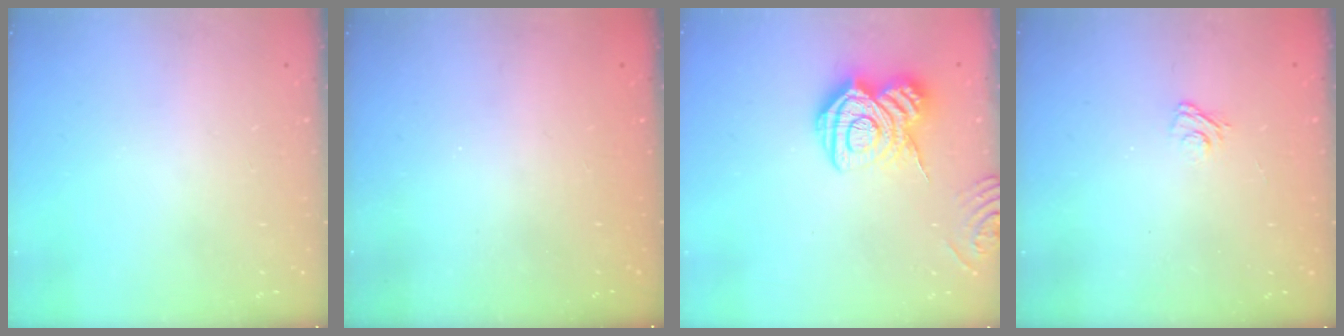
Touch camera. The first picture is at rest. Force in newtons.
{"total": 2.3, "press": 2.2, "slide": 0.8}
{"total": 14.7, "press": 14.6, "slide": 1.0}
{"total": 2.9, "press": 2.6, "slide": 1.2}